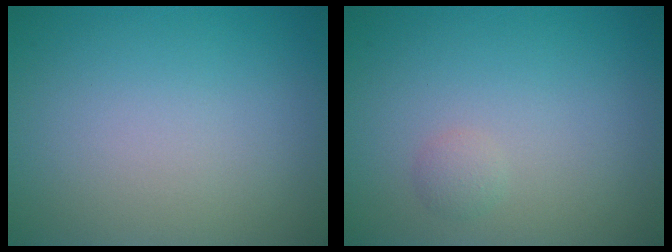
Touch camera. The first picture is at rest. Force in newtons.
{"total": 0.8, "press": 0.8, "slide": 0.0}